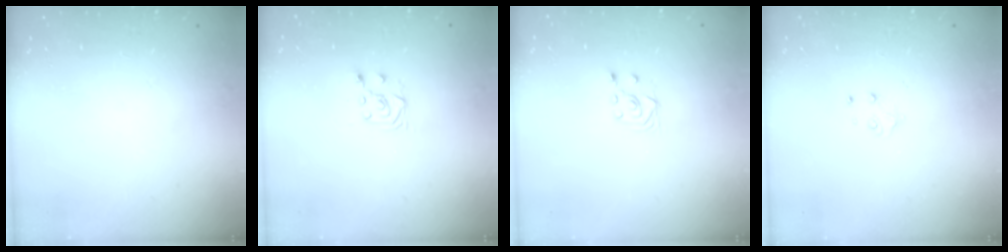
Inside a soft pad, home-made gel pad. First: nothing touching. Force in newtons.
{"total": 6.3, "press": 6.3, "slide": 0.7}
{"total": 2.6, "press": 2.5, "slide": 1.0}
{"total": 4.5, "press": 4.5, "slide": 0.6}